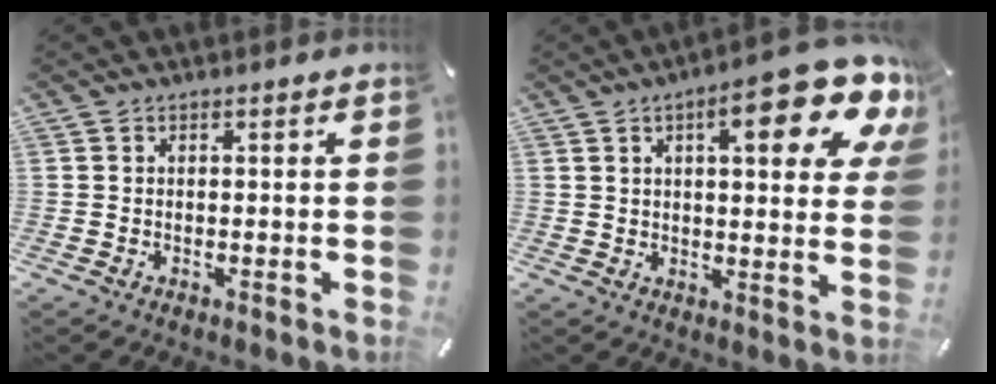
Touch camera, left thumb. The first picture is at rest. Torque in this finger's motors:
{"motor_torque": [2.61, 2.40, 1.51, -1.26, 0.41]}